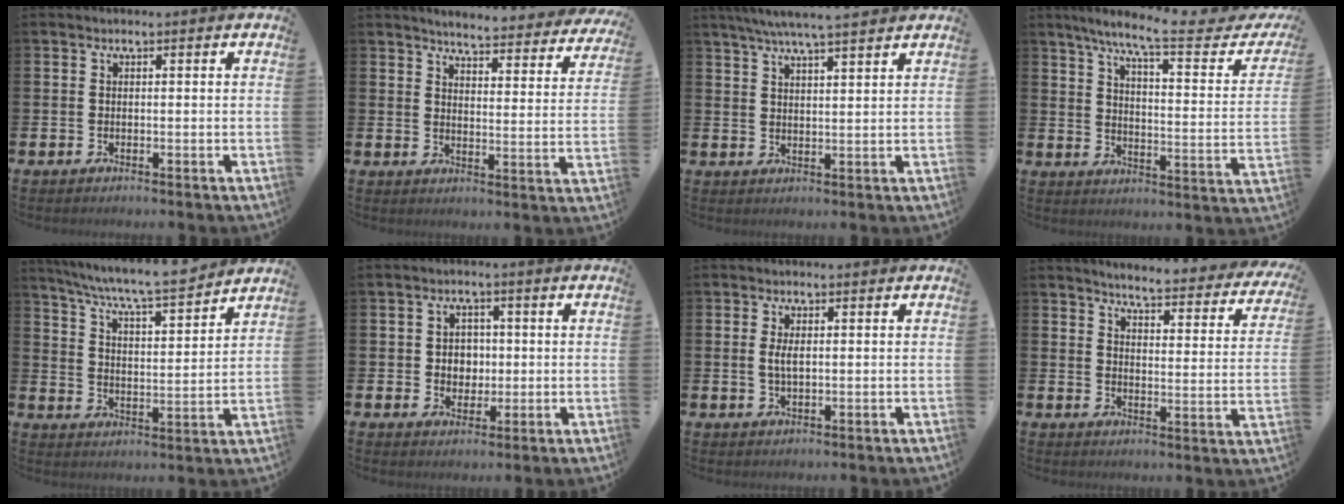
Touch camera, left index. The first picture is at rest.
{"total": 4.6, "force": [4.5, 0.2, 0.7], "torque": [-0.021, -0.042, 0.072]}
{"total": 5.7, "force": [5.3, 0.1, 2.3], "torque": [-0.055, -0.016, 0.094]}
{"total": 9.4, "force": [7.4, 0.9, 5.7], "torque": [-0.115, -0.046, 0.112]}
{"total": 7.6, "force": [7.2, 0.1, 2.5], "torque": [-0.079, -0.055, 0.123]}
{"total": 3.4, "force": [0.5, 3.1, 1.3], "torque": [-0.015, 0.002, 0.000]}
{"total": 2.4, "force": [0.4, 1.0, 2.1], "torque": [-0.038, 0.004, 0.003]}
{"total": 4.5, "force": [4.4, 0.1, 1.0], "torque": [-0.035, -0.040, 0.069]}